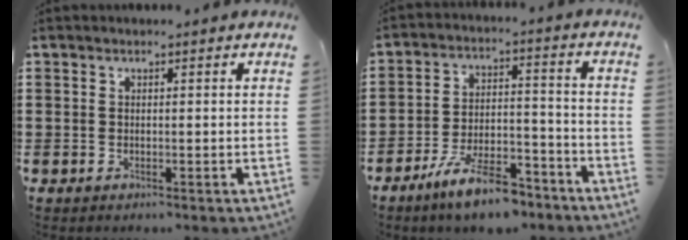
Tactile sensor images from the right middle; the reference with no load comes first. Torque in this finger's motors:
{"motor_torque": [1.96, -0.18, 0.51, 0.18]}